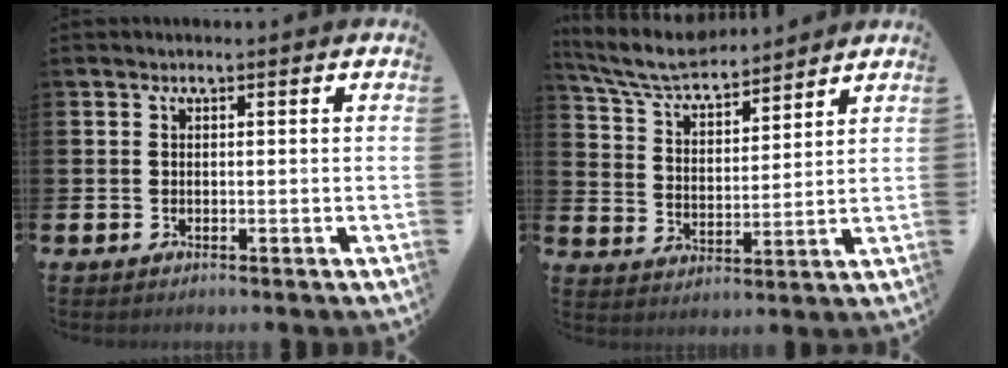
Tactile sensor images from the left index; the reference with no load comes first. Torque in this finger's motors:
{"motor_torque": [0.56, -0.92, 0.45, 0.16]}